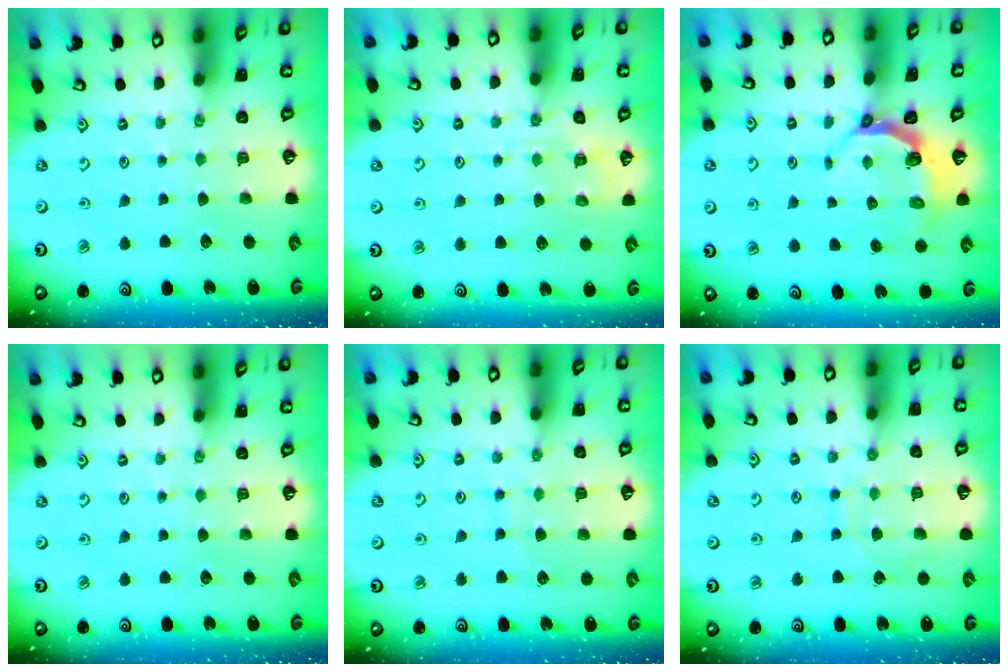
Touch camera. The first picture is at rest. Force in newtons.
{"total": 4.8, "press": 4.8, "slide": 0.7}
{"total": 4.4, "press": 3.1, "slide": 3.2}
{"total": 0.0}
{"total": 5.9, "press": 5.9, "slide": 0.4}
{"total": 8.7, "press": 8.7, "slide": 0.6}